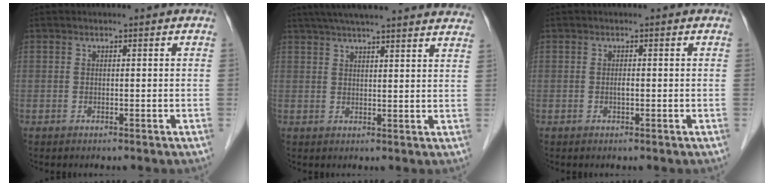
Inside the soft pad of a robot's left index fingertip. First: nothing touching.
{"total": 22.4, "force": [19.9, 1.4, 10.2], "torque": [-0.158, 0.024, 0.253]}
{"total": 0.7, "force": [-0.3, 0.1, 0.6], "torque": [-0.015, -0.001, -0.005]}